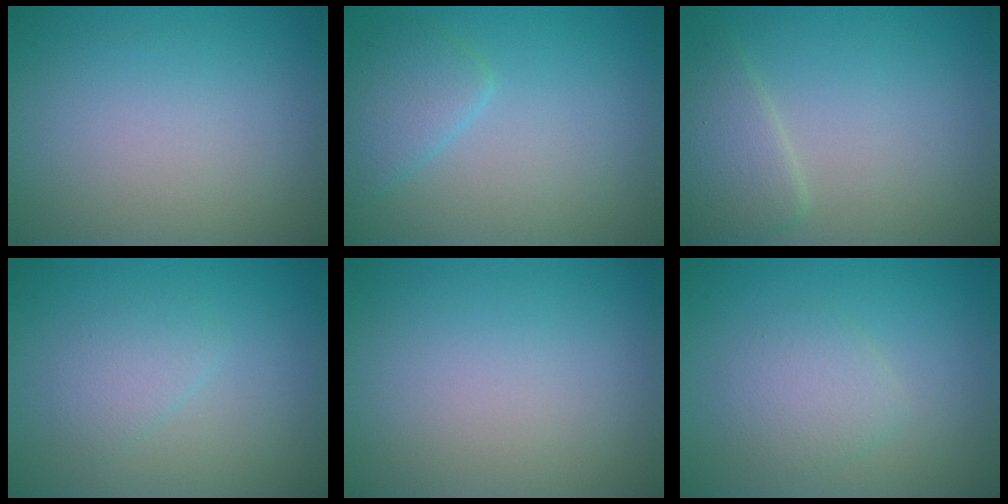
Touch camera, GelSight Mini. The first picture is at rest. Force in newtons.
{"total": 2.5, "press": 2.5, "slide": 0.1}
{"total": 2.7, "press": 2.7, "slide": 0.1}
{"total": 1.8, "press": 1.8, "slide": 0.1}
{"total": 0.0}
{"total": 2.3, "press": 2.3, "slide": 0.1}